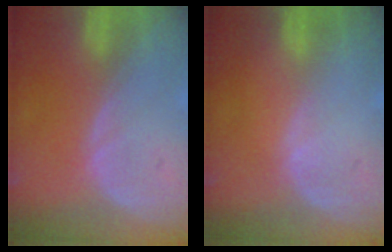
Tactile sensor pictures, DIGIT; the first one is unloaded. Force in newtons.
{"total": 0.0}